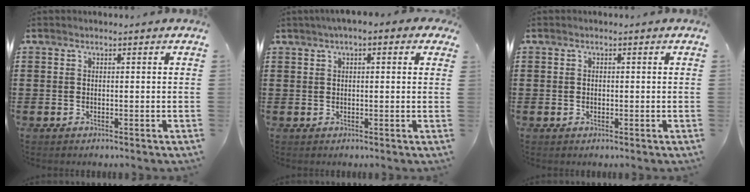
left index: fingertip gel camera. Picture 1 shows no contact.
{"total": 2.4, "force": [1.0, 0.8, 2.0], "torque": [-0.040, 0.008, 0.014]}
{"total": 0.7, "force": [0.1, 0.6, 0.4], "torque": [-0.009, 0.005, 0.002]}